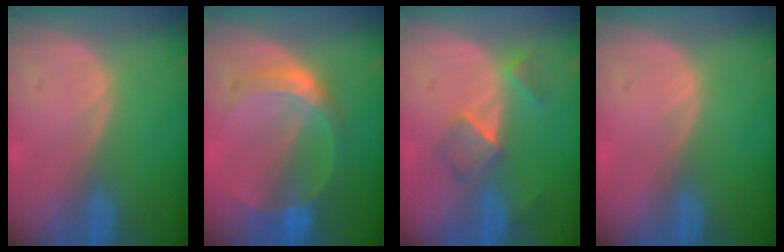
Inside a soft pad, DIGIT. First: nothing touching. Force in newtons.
{"total": 6.3, "press": 6.3, "slide": 0.1}
{"total": 5.3, "press": 4.5, "slide": 2.8}
{"total": 0.0}